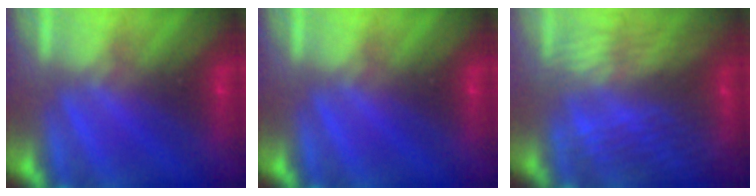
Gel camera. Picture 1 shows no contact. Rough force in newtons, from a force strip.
{"total": 0.0}
{"total": 7.2}